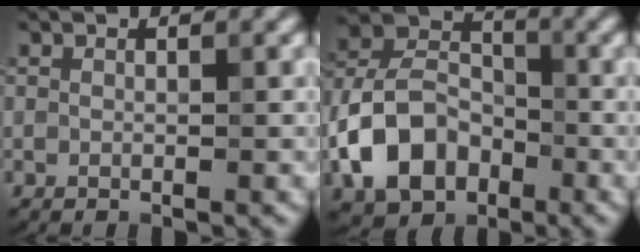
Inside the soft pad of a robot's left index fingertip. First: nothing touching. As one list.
[{"total": 7.8, "force": [-3.1, 5.6, 4.6], "torque": [-0.085, 0.013, -0.071]}]